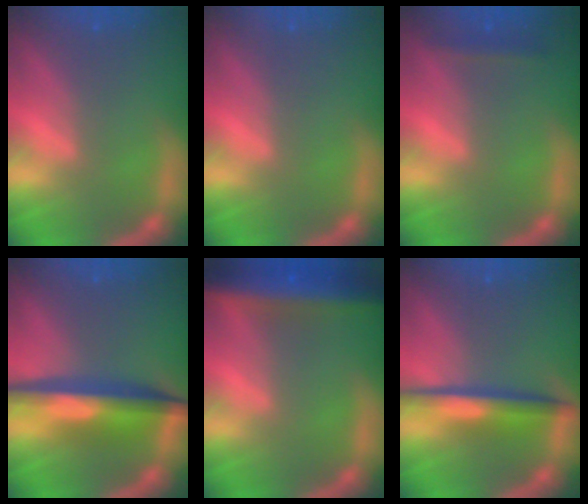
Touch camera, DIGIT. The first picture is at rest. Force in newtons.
{"total": 0.0}
{"total": 1.4}
{"total": 7.1}
{"total": 9.0}
{"total": 4.5}